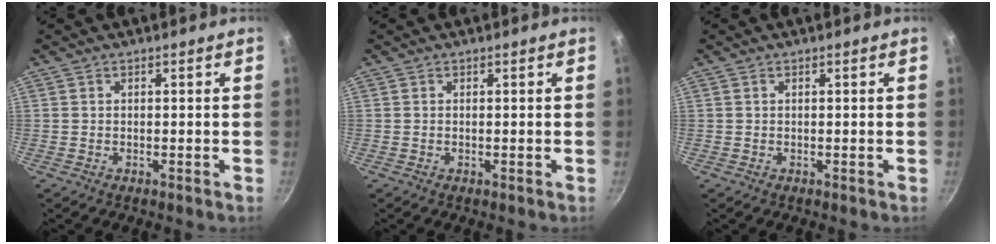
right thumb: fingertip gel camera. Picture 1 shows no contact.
{"total": 0.0}
{"total": 0.0}